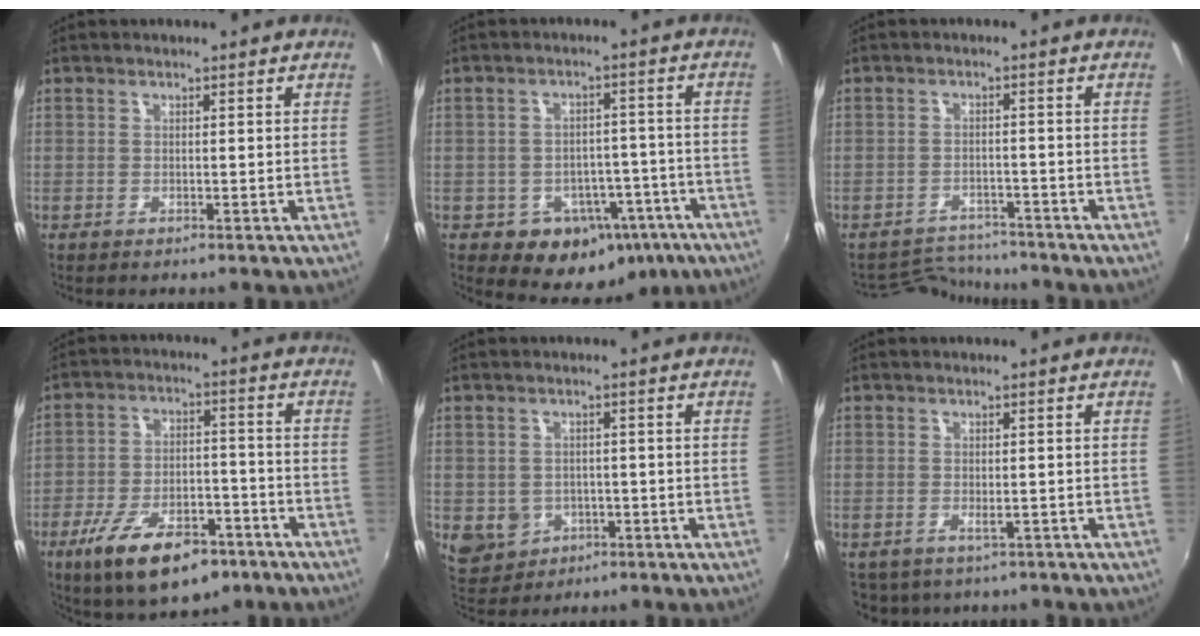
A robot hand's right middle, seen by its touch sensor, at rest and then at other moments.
{"total": 13.9, "force": [-7.4, 10.2, 5.8], "torque": [-0.097, 0.029, -0.063]}
{"total": 6.0, "force": [-5.9, 0.9, -0.4], "torque": [-0.012, 0.006, -0.099]}
{"total": 16.4, "force": [-9.9, 7.1, 10.9], "torque": [-0.211, -0.015, -0.153]}
{"total": 7.1, "force": [-1.8, 6.3, 2.7], "torque": [-0.068, -0.002, -0.010]}
{"total": 3.0, "force": [-1.4, 2.1, 1.6], "torque": [-0.031, -0.006, -0.013]}